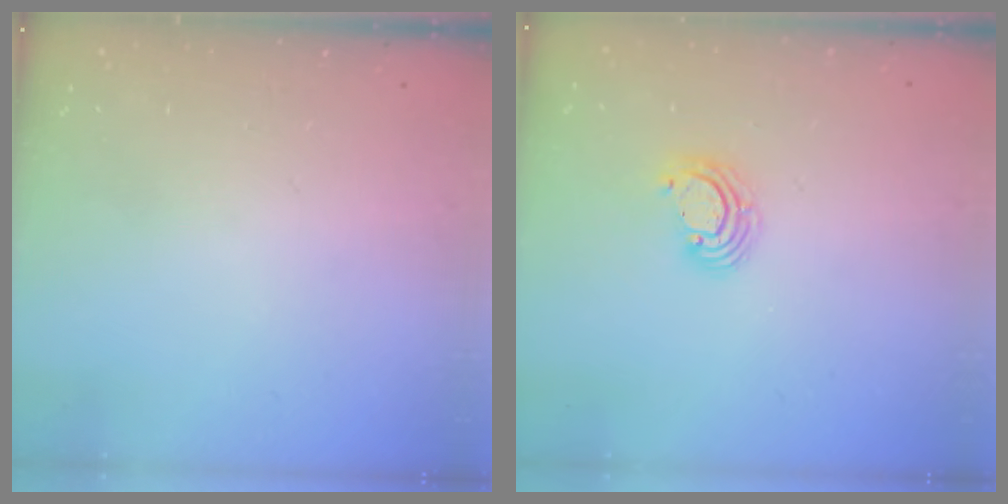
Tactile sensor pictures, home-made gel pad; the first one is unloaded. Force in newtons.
{"total": 3.6, "press": 3.6, "slide": 0.2}